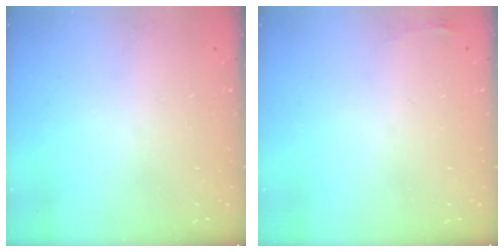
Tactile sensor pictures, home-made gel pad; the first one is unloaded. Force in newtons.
{"total": 3.3, "press": 3.2, "slide": 0.5}